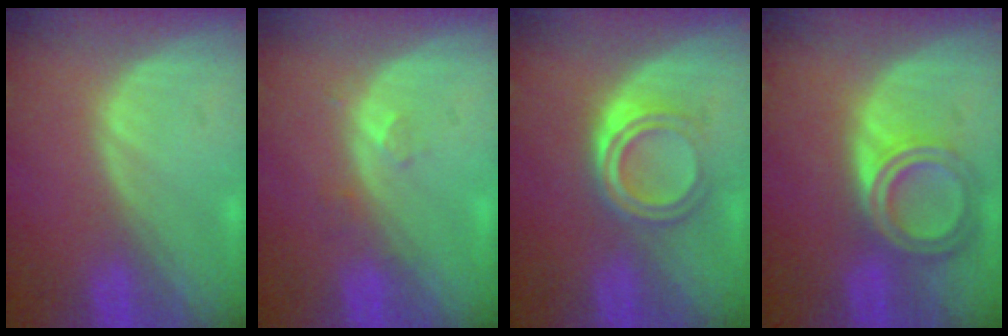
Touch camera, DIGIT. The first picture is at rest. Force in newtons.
{"total": 1.9, "press": 1.6, "slide": 1.0}
{"total": 5.1, "press": 4.5, "slide": 2.4}
{"total": 6.3, "press": 5.6, "slide": 2.9}